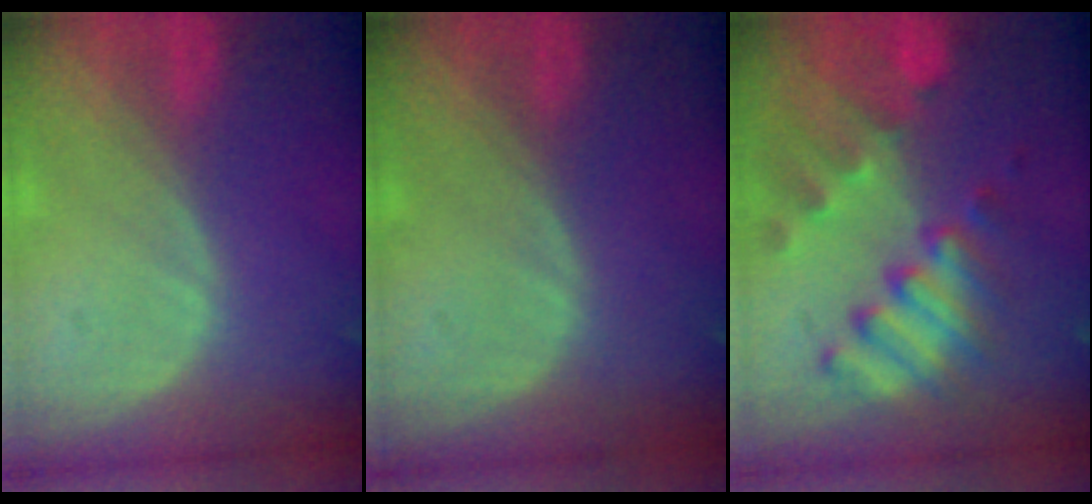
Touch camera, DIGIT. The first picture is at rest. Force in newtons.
{"total": 0.0}
{"total": 10.4, "press": 9.0, "slide": 5.2}